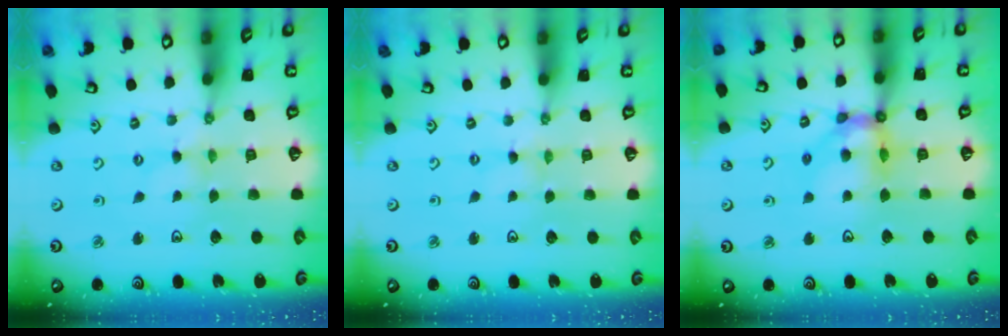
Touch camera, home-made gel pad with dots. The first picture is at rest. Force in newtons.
{"total": 0.6, "press": 0.6, "slide": 0.2}
{"total": 11.1, "press": 10.9, "slide": 1.6}